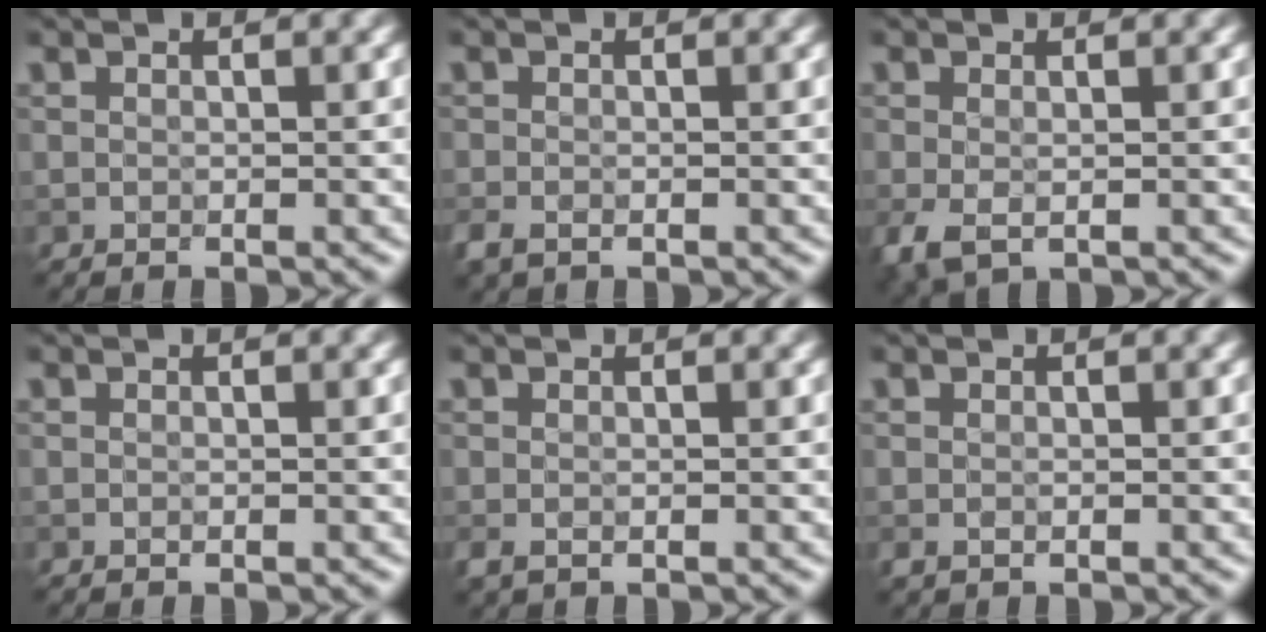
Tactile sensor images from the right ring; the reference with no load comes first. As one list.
[{"total": 1.6, "force": [-0.9, 0.9, 1.0], "torque": [-0.024, -0.005, -0.021]}, {"total": 2.6, "force": [-0.9, 1.4, 2.0], "torque": [-0.051, -0.010, -0.017]}, {"total": 0.0}, {"total": 1.0, "force": [-0.3, 0.6, 0.7], "torque": [-0.017, -0.006, -0.006]}, {"total": 0.6, "force": [-0.2, 0.4, 0.5], "torque": [-0.010, -0.003, -0.004]}]